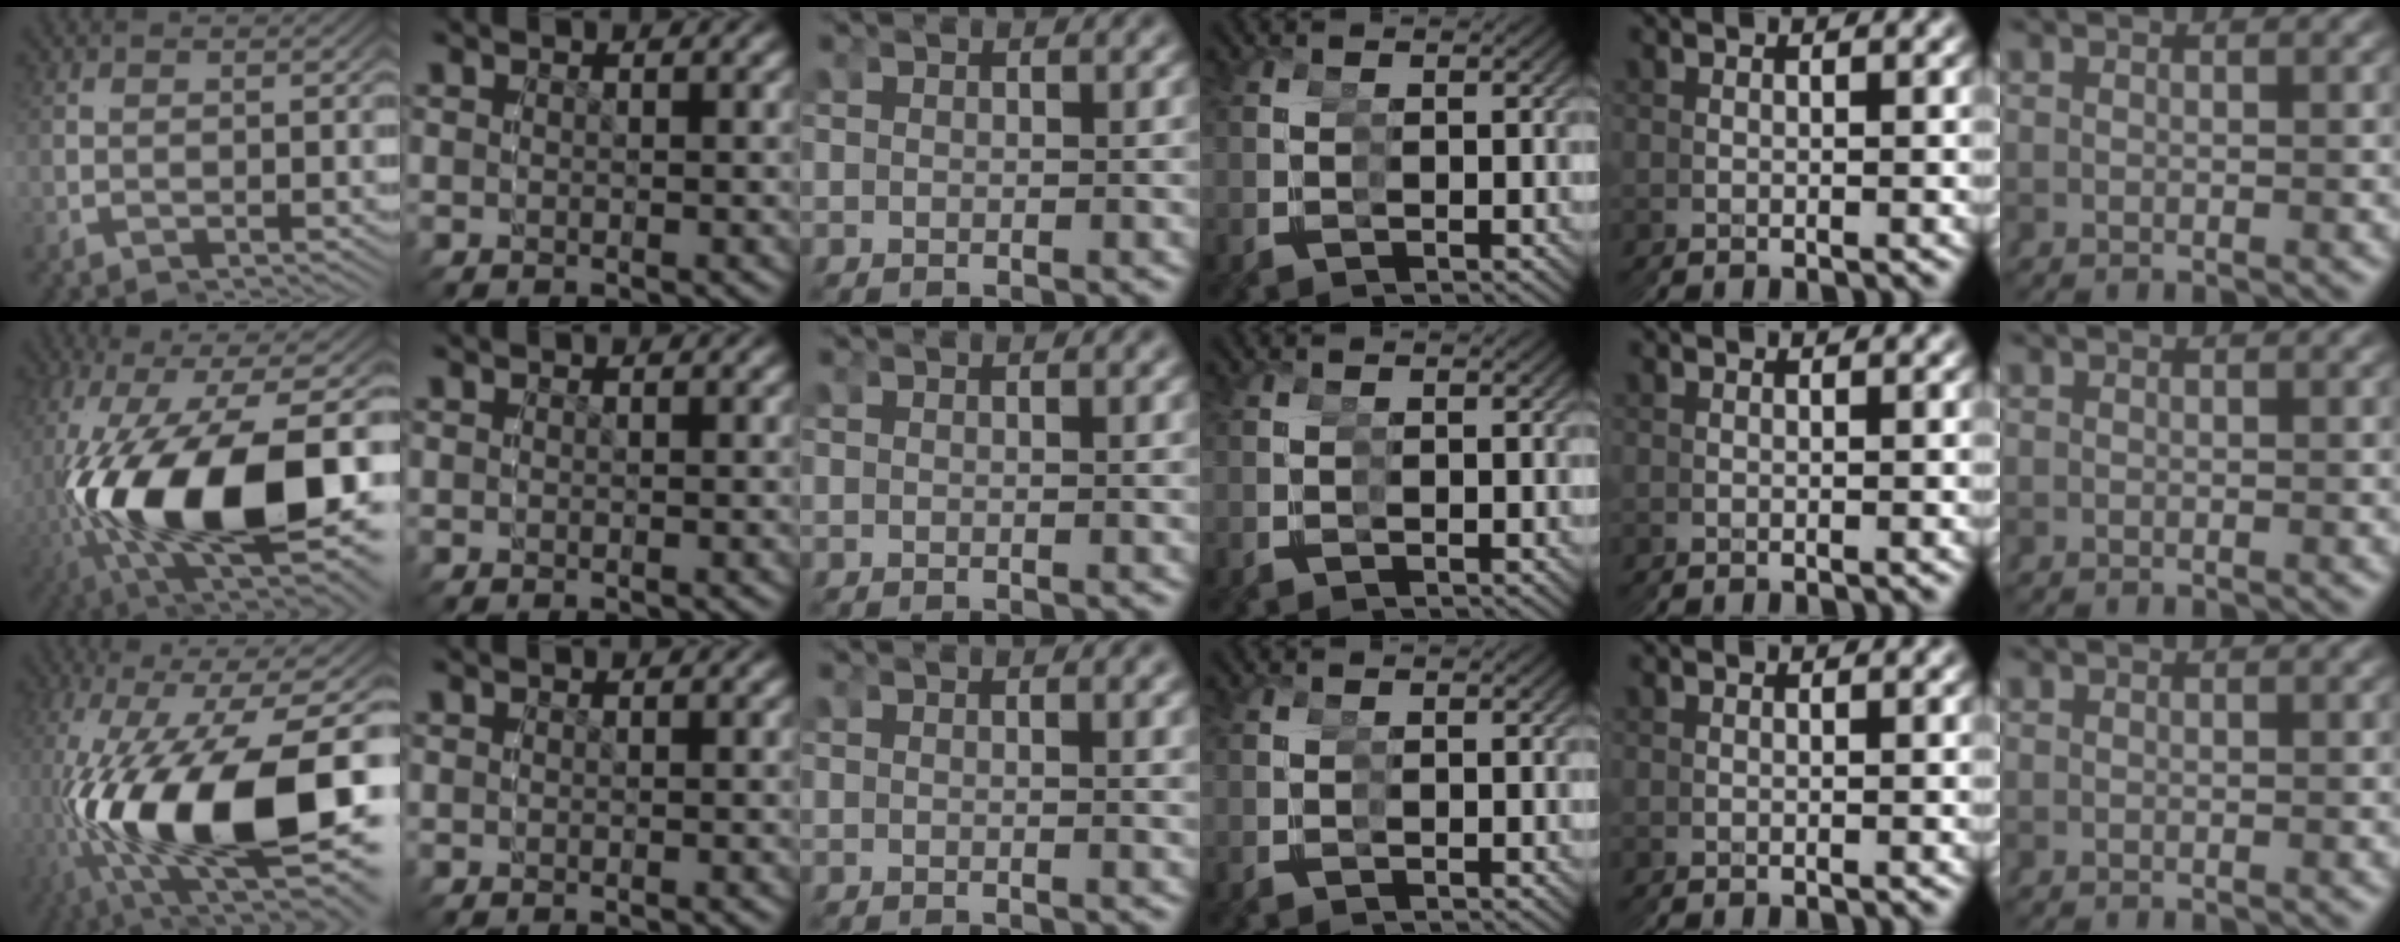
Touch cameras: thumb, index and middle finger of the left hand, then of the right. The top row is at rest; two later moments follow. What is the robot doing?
{"motion": "grasp_and_lifting", "object": "legos"}